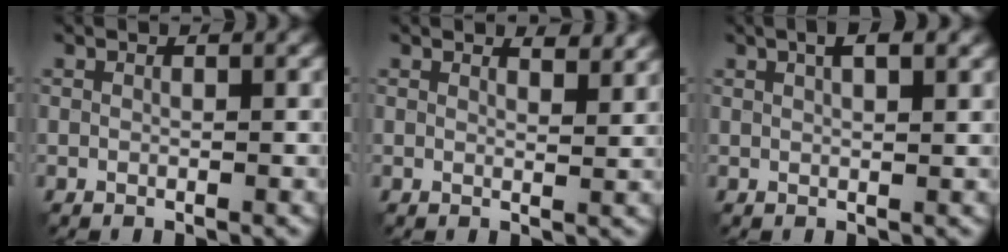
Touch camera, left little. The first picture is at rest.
{"total": 2.0, "force": [1.9, 0.3, 0.7], "torque": [-0.010, -0.005, 0.025]}
{"total": 2.8, "force": [1.5, 0.8, 2.2], "torque": [-0.020, -0.003, 0.016]}